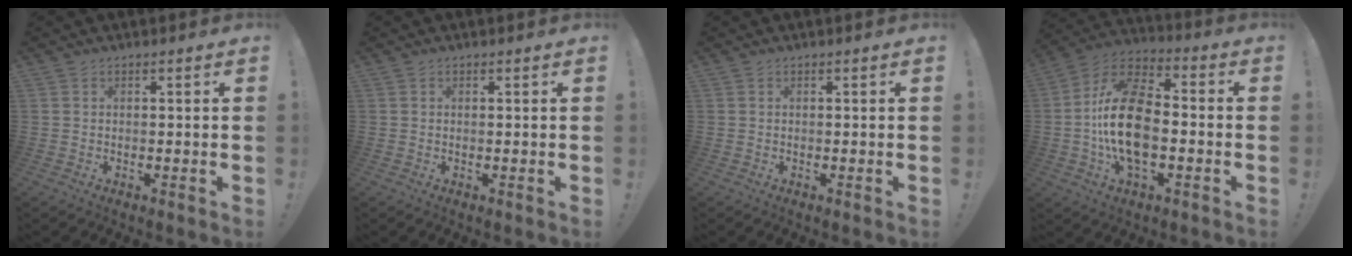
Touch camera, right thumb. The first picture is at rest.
{"total": 0.0}
{"total": 0.0}
{"total": 19.1, "force": [-2.7, 10.8, 15.5], "torque": [-0.291, 0.018, -0.043]}